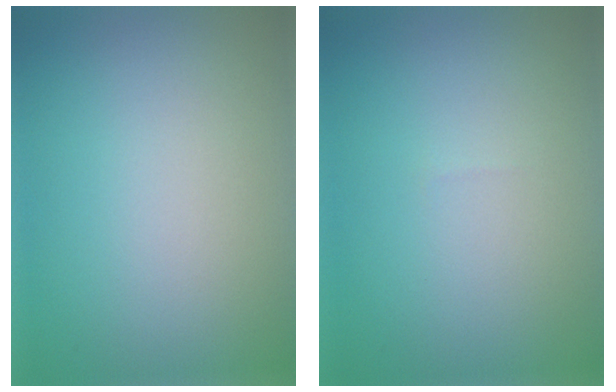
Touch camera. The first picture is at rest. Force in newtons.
{"total": 0.0}